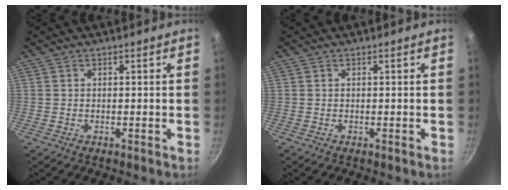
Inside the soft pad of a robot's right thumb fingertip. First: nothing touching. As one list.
[{"total": 0.0}]